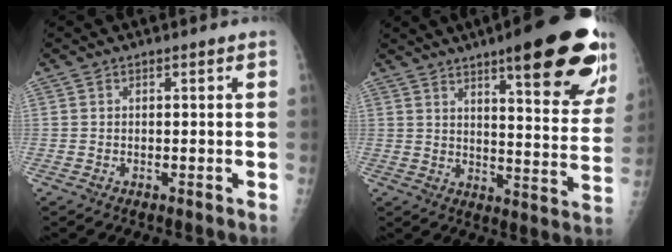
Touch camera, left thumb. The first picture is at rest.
{"total": 23.3, "force": [13.8, 5.4, 18.0], "torque": [-0.206, -0.058, 0.182]}